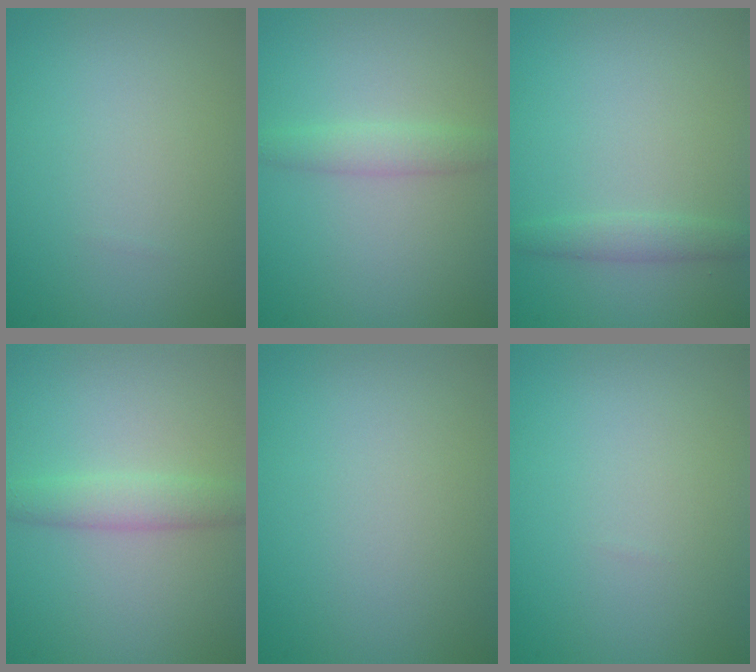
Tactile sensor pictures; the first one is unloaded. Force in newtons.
{"total": 1.9, "press": 1.9, "slide": 0.1}
{"total": 1.5, "press": 1.5, "slide": 0.1}
{"total": 2.4, "press": 2.4, "slide": 0.1}
{"total": 0.0}
{"total": 0.0}